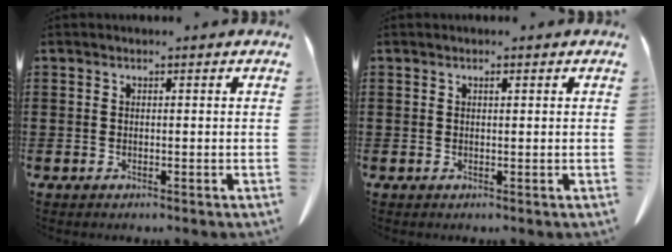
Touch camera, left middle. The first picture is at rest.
{"total": 0.6, "force": [0.3, 0.1, 0.4], "torque": [-0.010, -0.001, 0.006]}